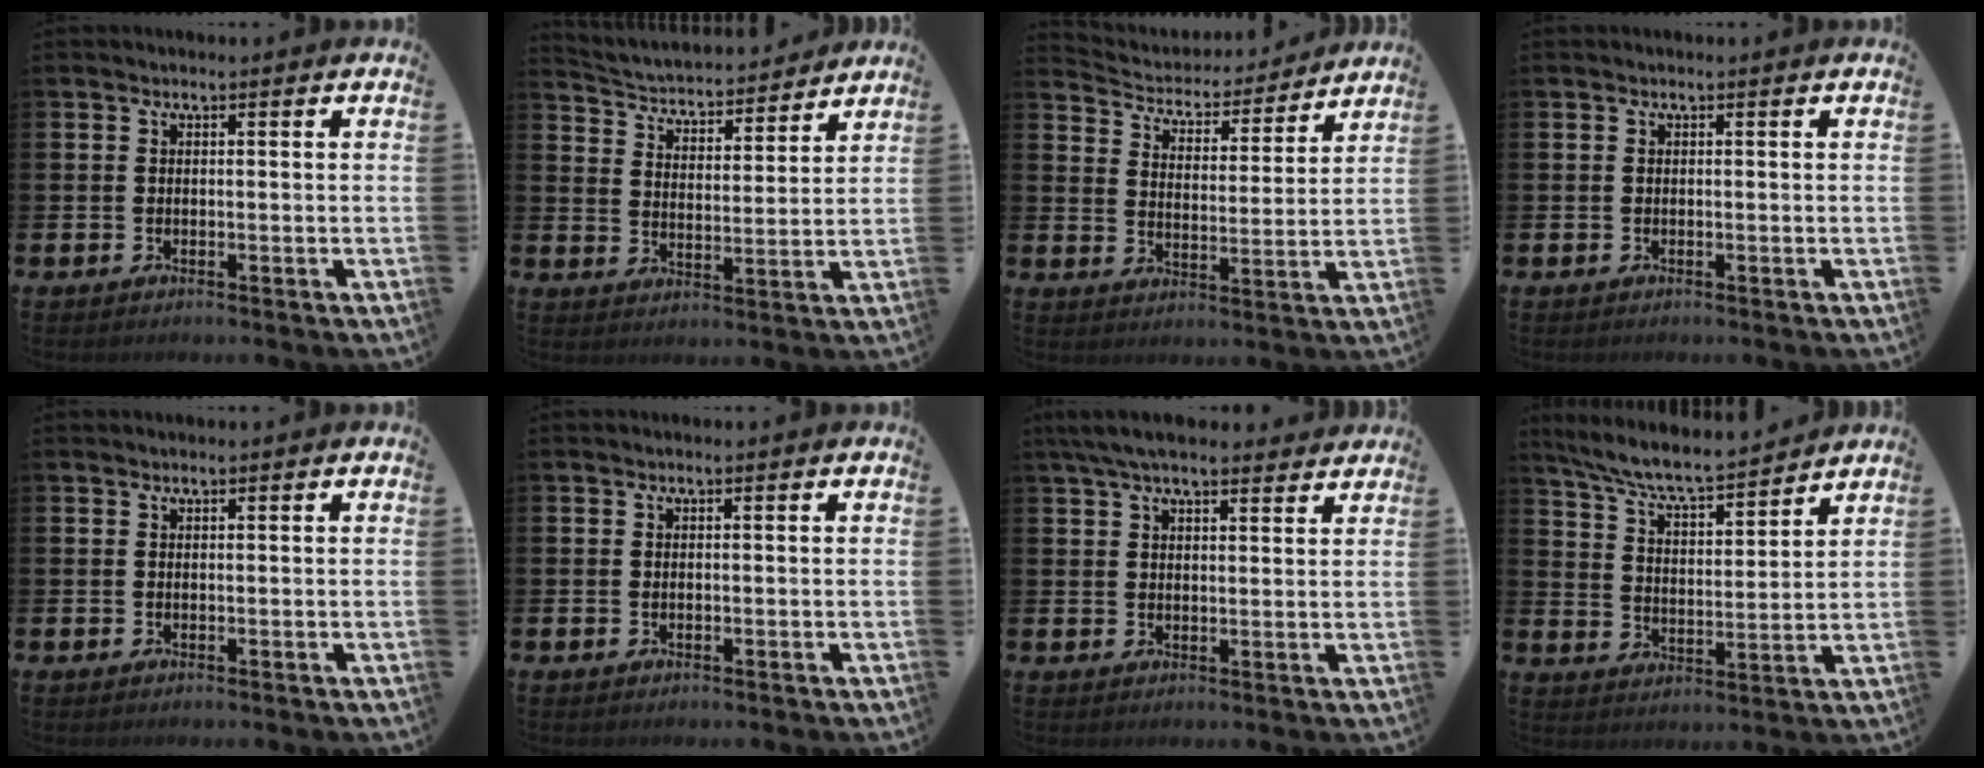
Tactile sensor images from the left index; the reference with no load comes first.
{"total": 3.9, "force": [3.8, 0.9, 0.2], "torque": [-0.034, -0.039, 0.059]}
{"total": 4.6, "force": [4.5, 1.3, 0.2], "torque": [-0.038, -0.043, 0.072]}
{"total": 0.0}
{"total": 0.0}
{"total": 0.0}
{"total": 5.9, "force": [5.2, 1.3, 2.4], "torque": [-0.057, -0.014, 0.097]}
{"total": 7.3, "force": [6.9, 0.4, 2.4], "torque": [-0.080, -0.050, 0.120]}